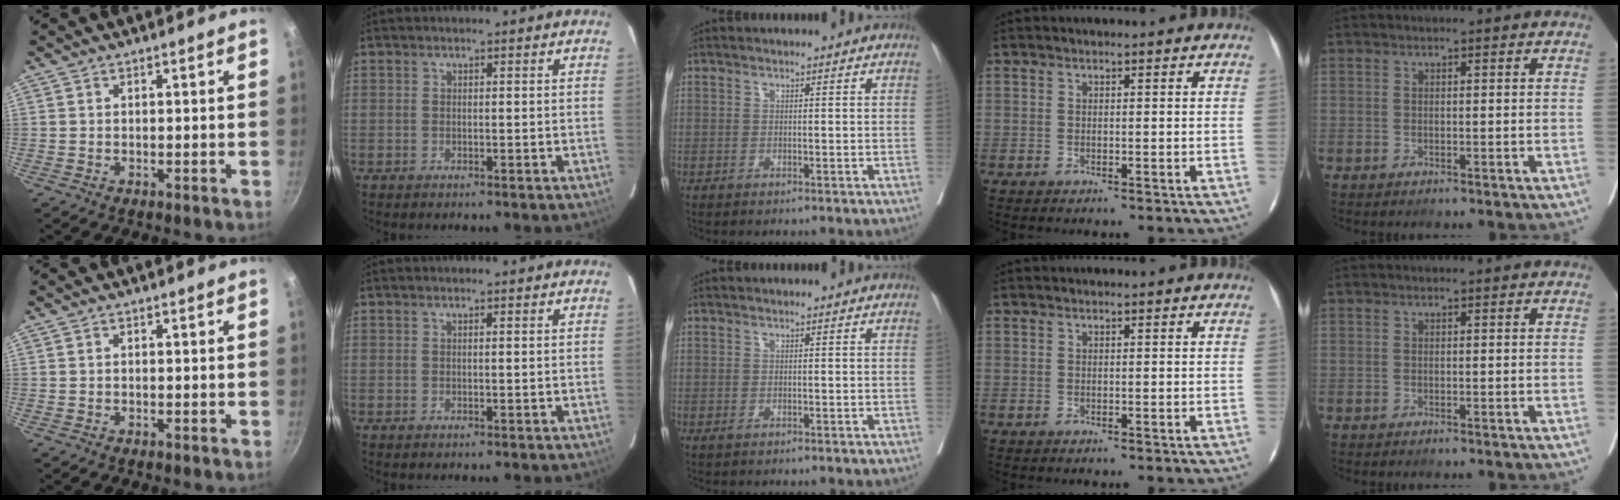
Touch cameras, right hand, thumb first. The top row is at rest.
{}